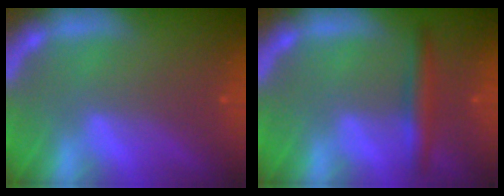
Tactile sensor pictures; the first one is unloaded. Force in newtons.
{"total": 3.0}